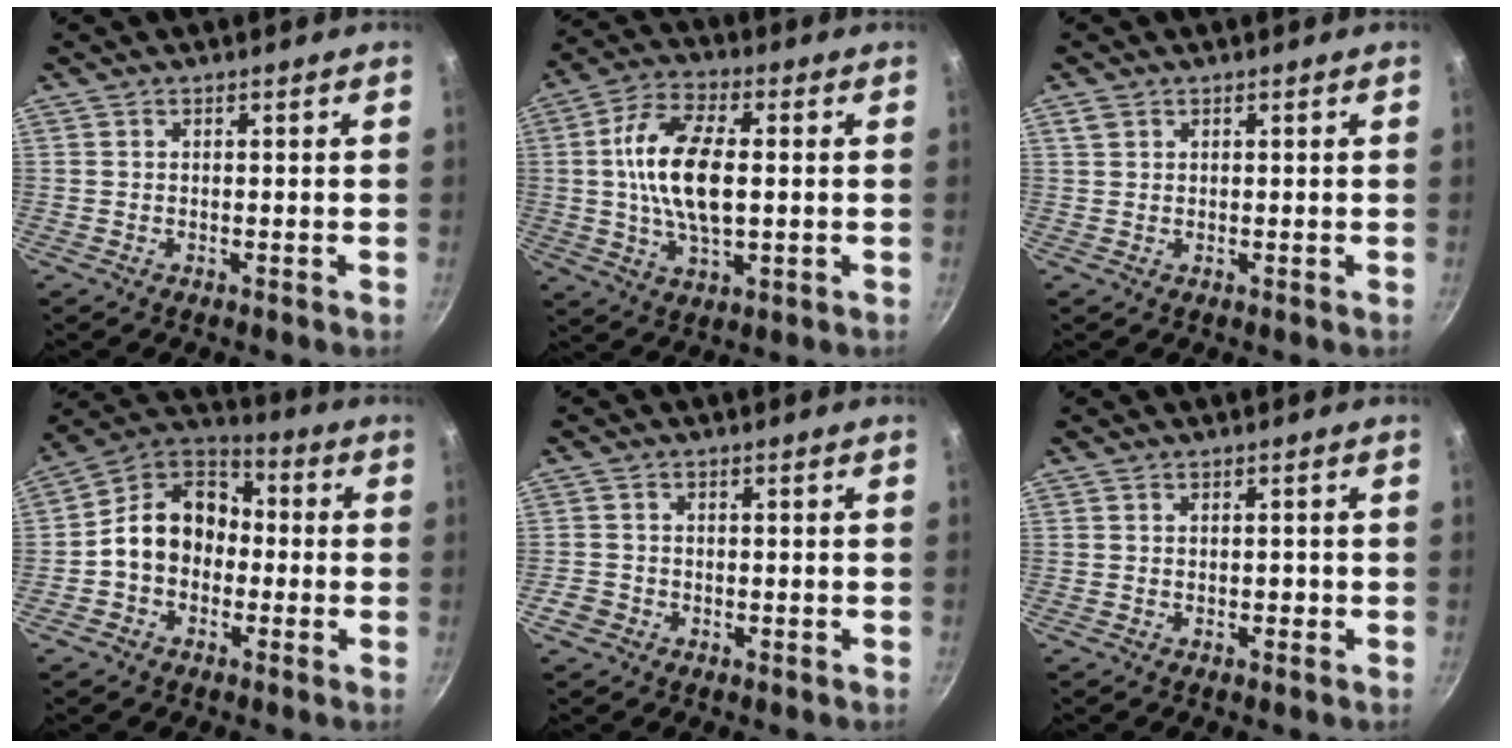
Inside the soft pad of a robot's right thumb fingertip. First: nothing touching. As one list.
[{"total": 14.3, "force": [0.8, 6.9, 12.6], "torque": [-0.236, 0.013, 0.010]}, {"total": 1.5, "force": [0.8, 1.1, 0.7], "torque": [-0.015, 0.002, 0.016]}, {"total": 12.5, "force": [-1.5, 10.0, 7.5], "torque": [-0.083, 0.045, -0.048]}, {"total": 2.6, "force": [-1.3, 2.1, 0.7], "torque": [-0.005, 0.012, -0.021]}, {"total": 0.5, "force": [-0.2, 0.2, 0.4], "torque": [-0.002, 0.001, -0.003]}]